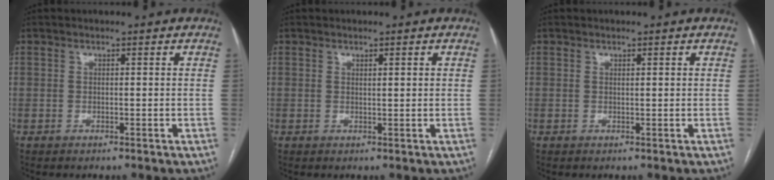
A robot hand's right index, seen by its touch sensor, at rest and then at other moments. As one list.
[{"total": 1.1, "force": [0.5, 0.1, 1.0], "torque": [-0.018, 0.000, 0.008]}, {"total": 0.5, "force": [0.2, 0.0, 0.5], "torque": [-0.009, 0.001, 0.004]}]